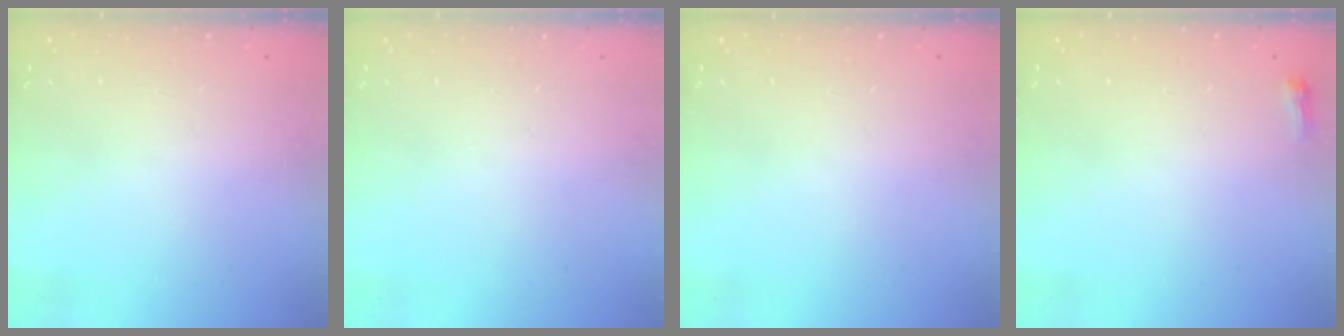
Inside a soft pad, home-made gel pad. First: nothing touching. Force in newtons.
{"total": 0.0}
{"total": 0.0}
{"total": 2.6, "press": 2.5, "slide": 0.6}